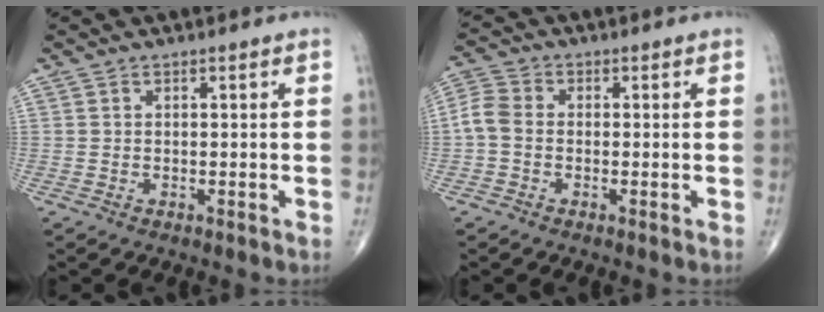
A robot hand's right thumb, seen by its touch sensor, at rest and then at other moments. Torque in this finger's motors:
{"motor_torque": [0.03, 0.01, 0.28, -0.17, 0.01]}